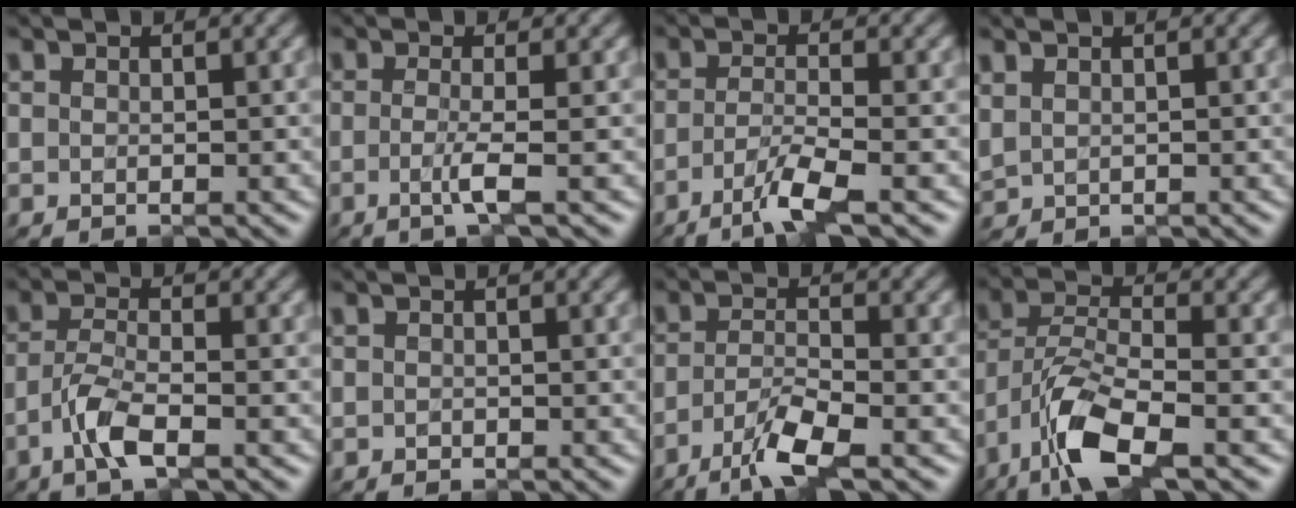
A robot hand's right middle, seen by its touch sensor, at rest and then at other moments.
{"total": 2.6, "force": [-0.7, 0.5, 2.5], "torque": [-0.045, -0.009, -0.024]}
{"total": 4.0, "force": [-2.3, 0.5, 3.3], "torque": [-0.065, -0.004, -0.056]}
{"total": 1.1, "force": [0.7, 0.7, 0.5], "torque": [-0.015, 0.001, 0.021]}
{"total": 3.5, "force": [-1.9, 0.8, 2.9], "torque": [-0.065, 0.001, -0.045]}
{"total": 0.0}
{"total": 4.4, "force": [-2.8, 0.7, 3.4], "torque": [-0.069, -0.006, -0.062]}
{"total": 7.5, "force": [-4.4, 2.3, 5.6], "torque": [-0.114, -0.003, -0.092]}